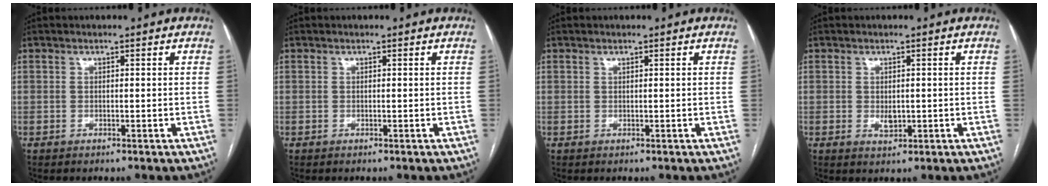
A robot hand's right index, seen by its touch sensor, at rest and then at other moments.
{"total": 0.0}
{"total": 0.0}
{"total": 2.1, "force": [-0.3, 1.4, 1.6], "torque": [-0.027, -0.001, 0.001]}